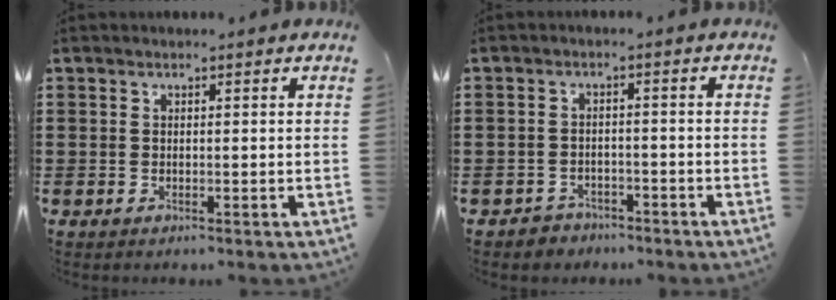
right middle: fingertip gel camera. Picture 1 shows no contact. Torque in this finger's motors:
{"motor_torque": [2.14, 0.00, 0.06, 0.01]}